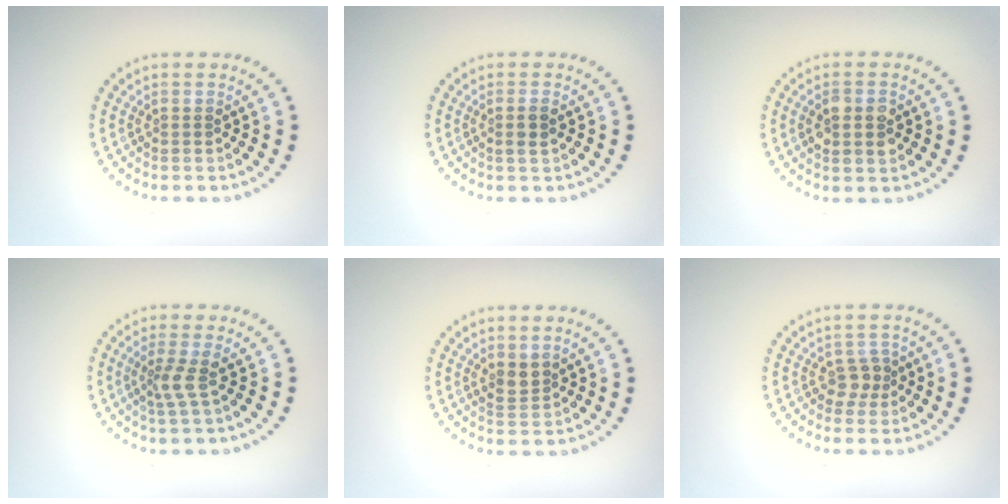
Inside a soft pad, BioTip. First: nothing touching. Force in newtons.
{"total": 1.3, "press": 1.2, "slide": 0.5}
{"total": 2.9, "press": 2.9, "slide": 0.3}
{"total": 2.0, "press": 1.4, "slide": 1.4}
{"total": 1.7, "press": 1.4, "slide": 1.0}
{"total": 1.6, "press": 1.3, "slide": 1.0}